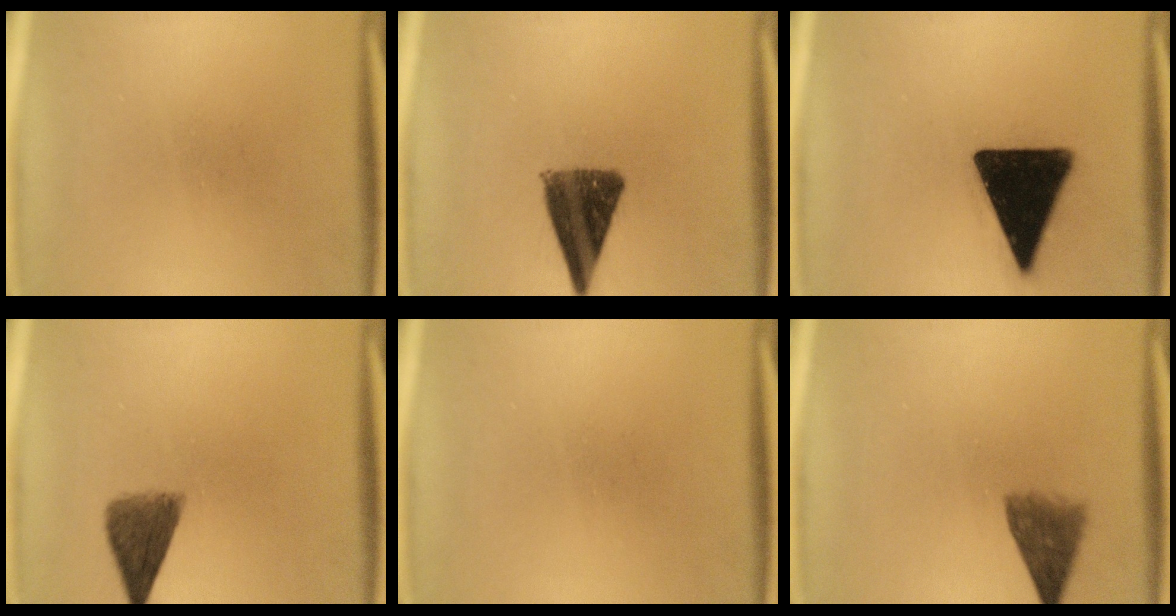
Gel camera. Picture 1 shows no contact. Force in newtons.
{"total": 10.7}
{"total": 19.6}
{"total": 5.8}
{"total": 0.0}
{"total": 4.9}